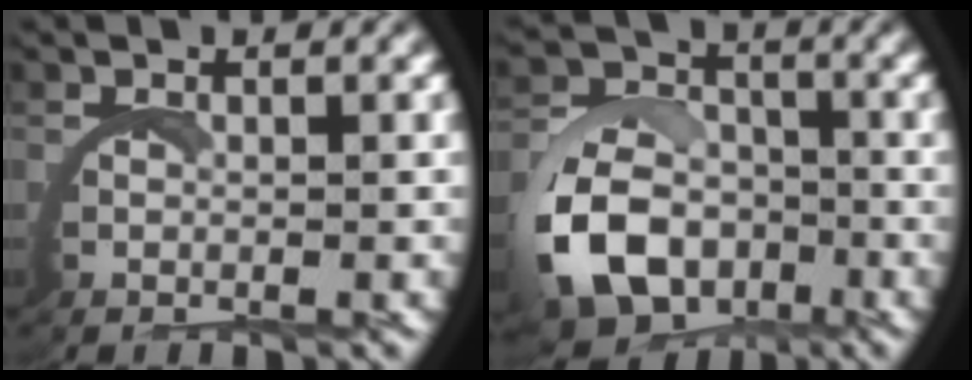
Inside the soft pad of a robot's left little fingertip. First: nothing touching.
{"total": 8.2, "force": [-2.8, 6.5, 4.1], "torque": [-0.086, -0.027, -0.049]}